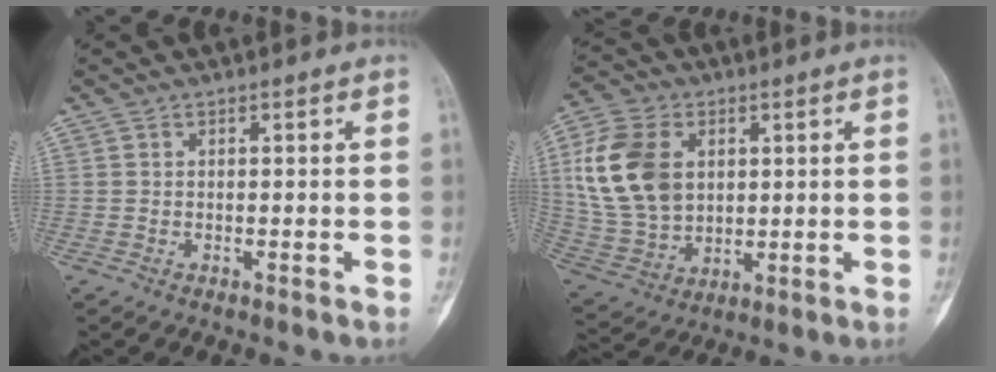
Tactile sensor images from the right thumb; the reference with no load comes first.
{"total": 16.5, "force": [3.8, 11.6, 11.1], "torque": [-0.209, -0.002, 0.080]}